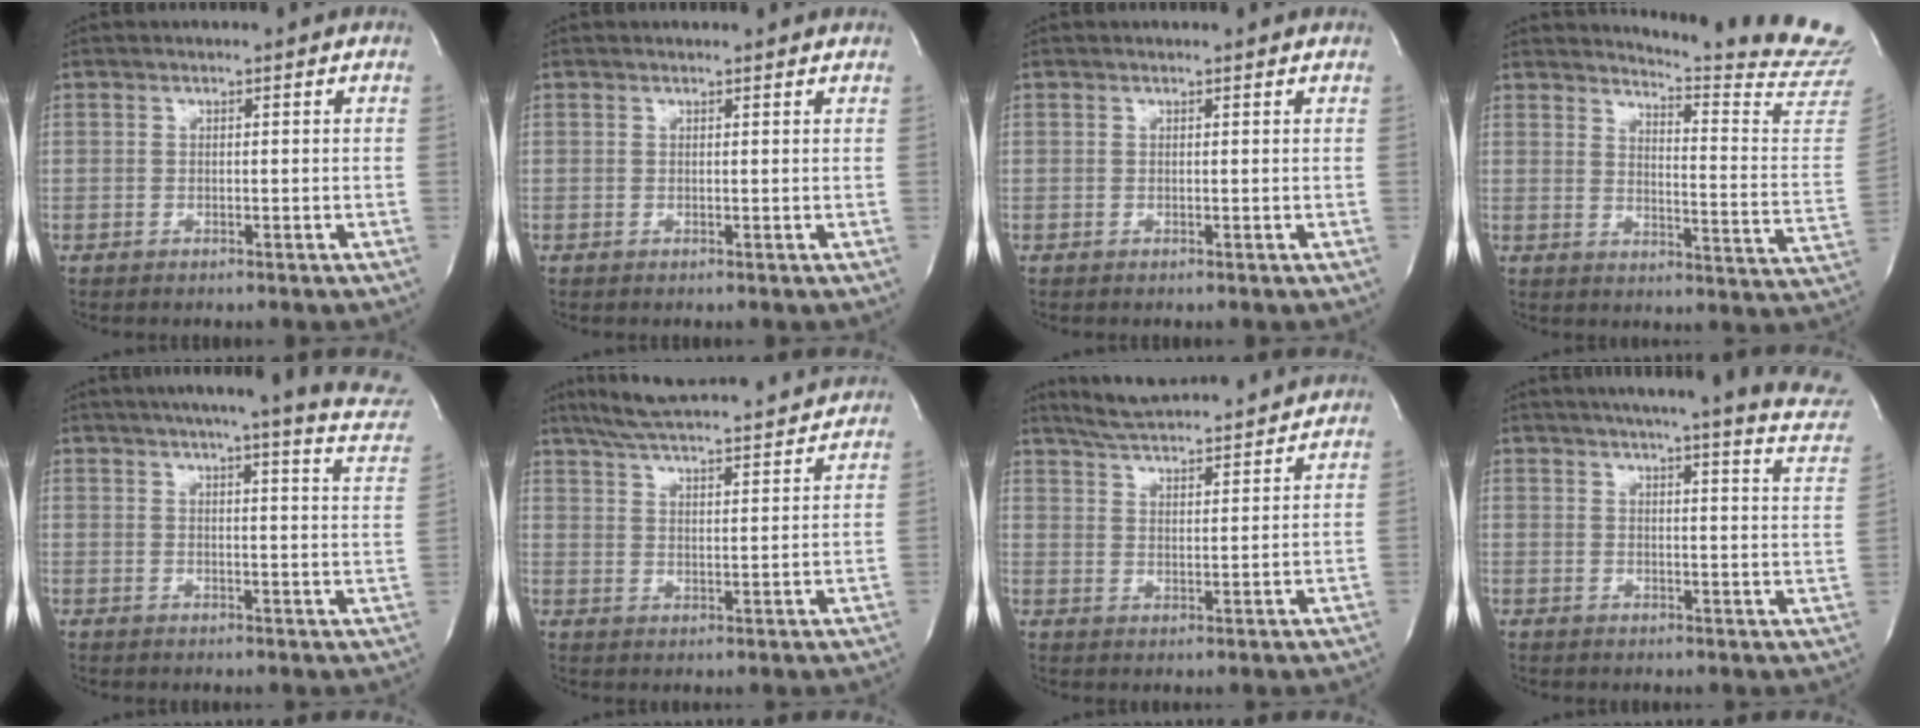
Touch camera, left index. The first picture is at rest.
{"total": 2.4, "force": [2.3, 0.3, 0.2], "torque": [-0.014, 0.004, 0.017]}
{"total": 1.1, "force": [1.0, 0.1, 0.0], "torque": [-0.013, 0.002, 0.005]}
{"total": 16.4, "force": [16.0, -2.8, 2.2], "torque": [-0.047, -0.168, 0.176]}
{"total": 18.7, "force": [15.8, 0.9, 10.0], "torque": [-0.134, -0.037, 0.173]}
{"total": 20.9, "force": [19.2, 2.0, 8.0], "torque": [-0.135, 0.011, 0.265]}
{"total": 16.3, "force": [15.2, 1.5, 5.7], "torque": [-0.098, 0.022, 0.222]}
{"total": 21.5, "force": [18.6, 1.5, 10.8], "torque": [-0.148, -0.045, 0.205]}